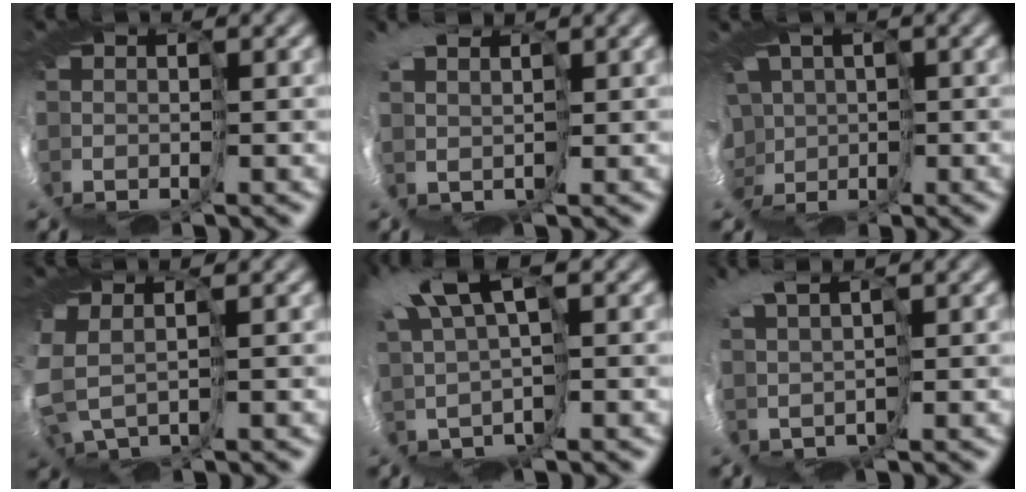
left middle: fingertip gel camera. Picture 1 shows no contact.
{"total": 3.6, "force": [2.3, 2.4, 1.4], "torque": [-0.037, -0.003, 0.026]}
{"total": 8.8, "force": [-0.1, 7.4, 4.7], "torque": [-0.125, -0.002, -0.023]}
{"total": 4.2, "force": [0.4, 2.7, 3.1], "torque": [-0.119, -0.019, 0.039]}
{"total": 6.3, "force": [3.4, 2.0, 4.8], "torque": [-0.125, 0.008, 0.050]}
{"total": 3.1, "force": [1.9, 1.2, 2.1], "torque": [-0.061, -0.002, 0.024]}